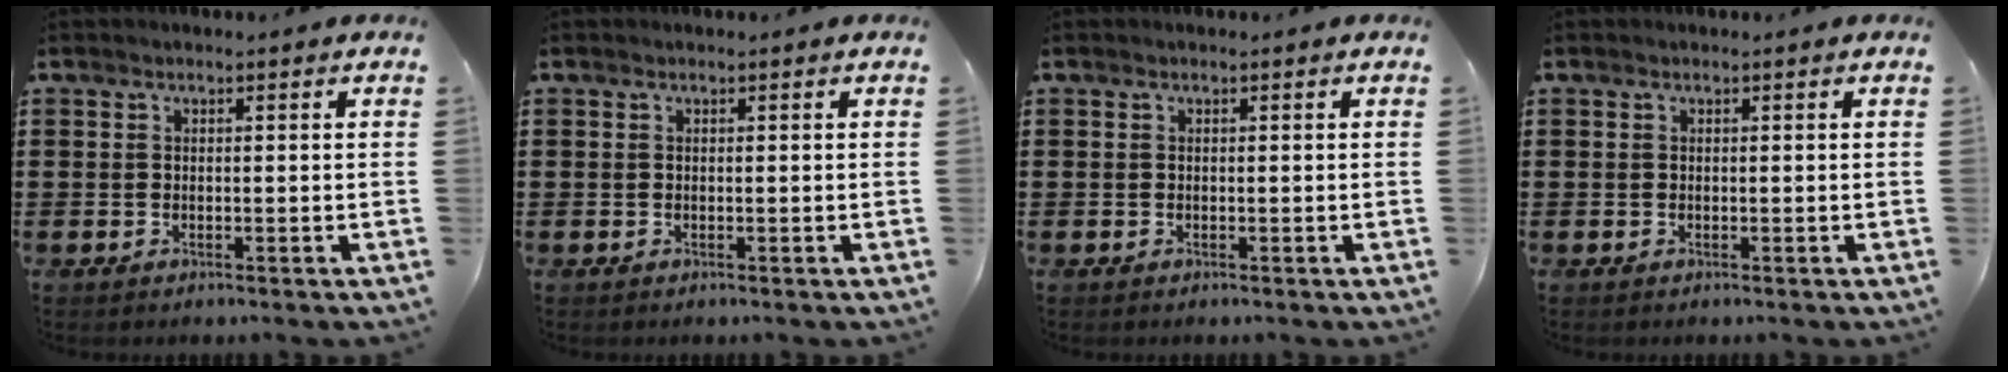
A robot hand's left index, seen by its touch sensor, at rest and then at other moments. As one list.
[{"total": 0.0}, {"total": 0.0}, {"total": 0.0}]